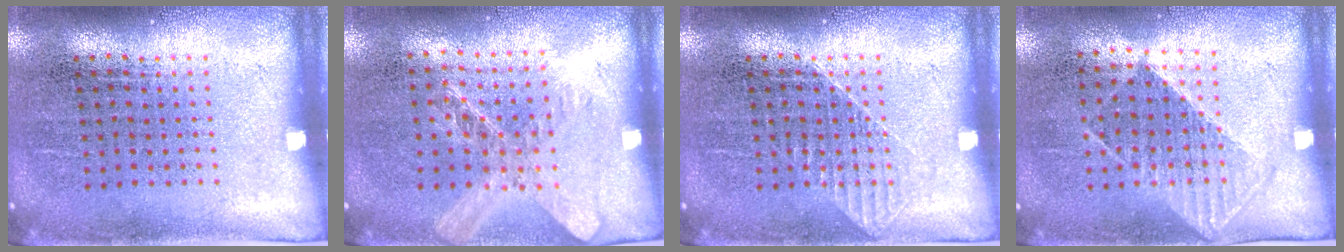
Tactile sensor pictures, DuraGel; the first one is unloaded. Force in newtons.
{"total": 1.5, "press": 1.3, "slide": 0.7}
{"total": 1.0, "press": 1.0, "slide": 0.2}
{"total": 1.0, "press": 0.9, "slide": 0.5}